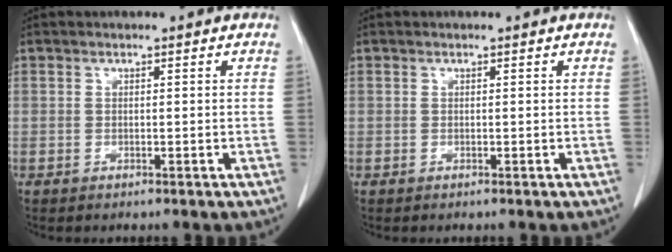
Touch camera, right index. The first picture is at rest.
{"total": 0.0}